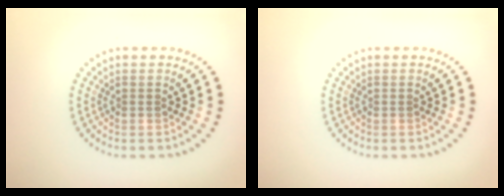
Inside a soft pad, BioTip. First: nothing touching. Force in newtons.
{"total": 0.0}